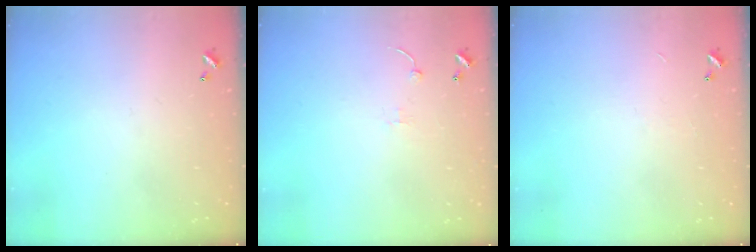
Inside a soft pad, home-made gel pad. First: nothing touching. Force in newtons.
{"total": 0.8, "press": 0.7, "slide": 0.4}
{"total": 2.2, "press": 2.2, "slide": 0.3}